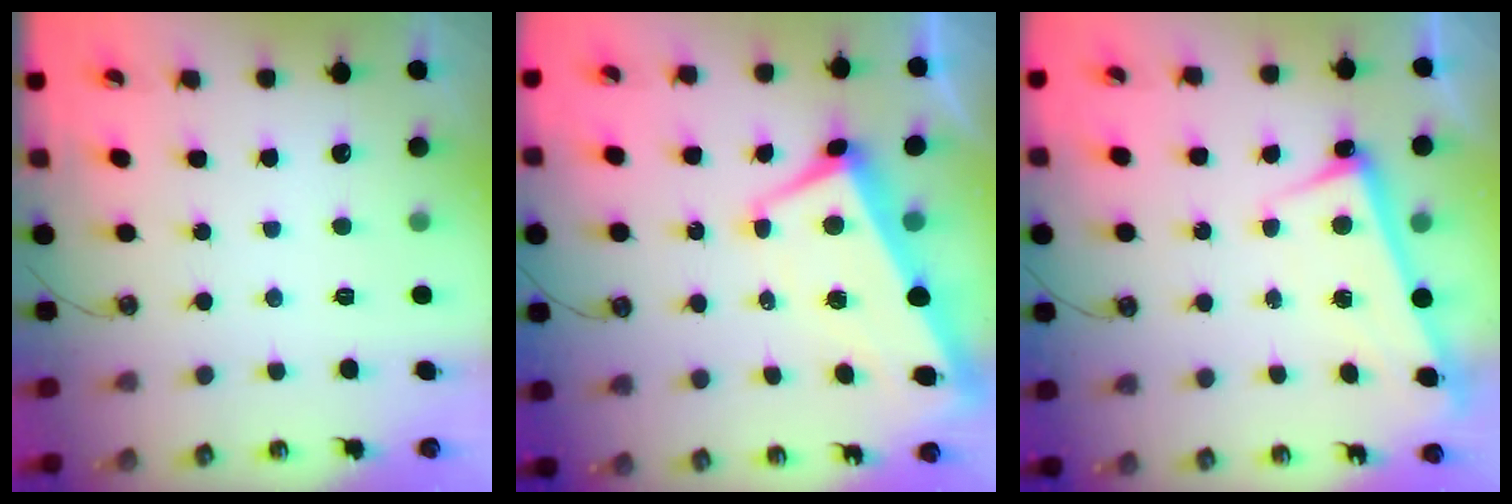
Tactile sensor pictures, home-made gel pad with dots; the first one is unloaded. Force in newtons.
{"total": 1.8, "press": 1.2, "slide": 1.3}
{"total": 2.6, "press": 2.5, "slide": 0.7}